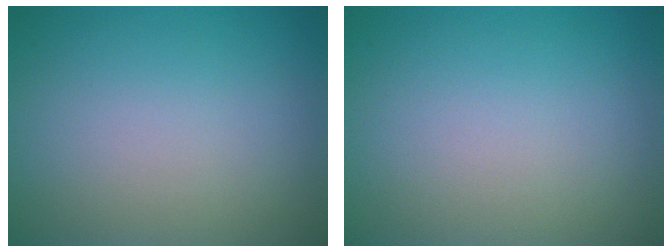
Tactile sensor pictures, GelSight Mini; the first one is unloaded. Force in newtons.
{"total": 0.0}